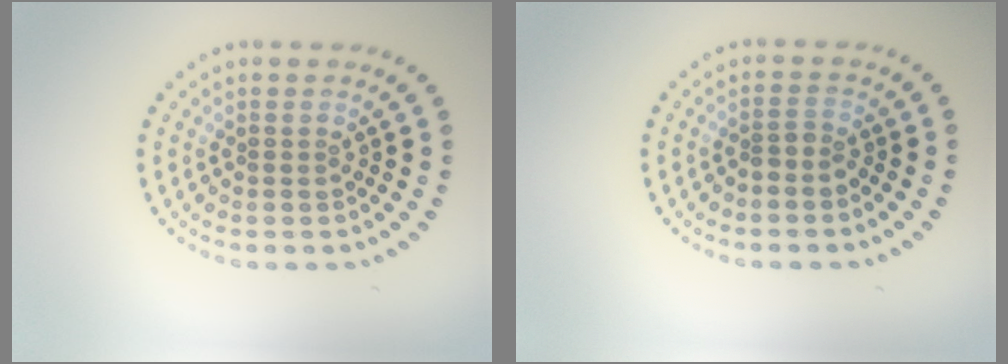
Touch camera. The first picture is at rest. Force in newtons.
{"total": 1.1, "press": 0.7, "slide": 0.8}